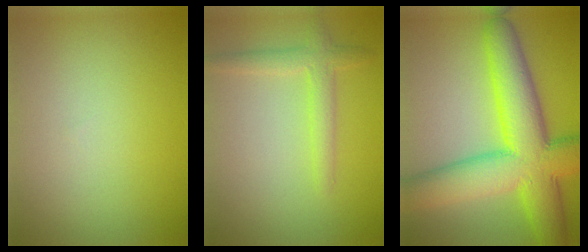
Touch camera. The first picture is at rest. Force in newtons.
{"total": 2.4, "press": 2.4, "slide": 0.1}
{"total": 10.1, "press": 10.1, "slide": 0.3}